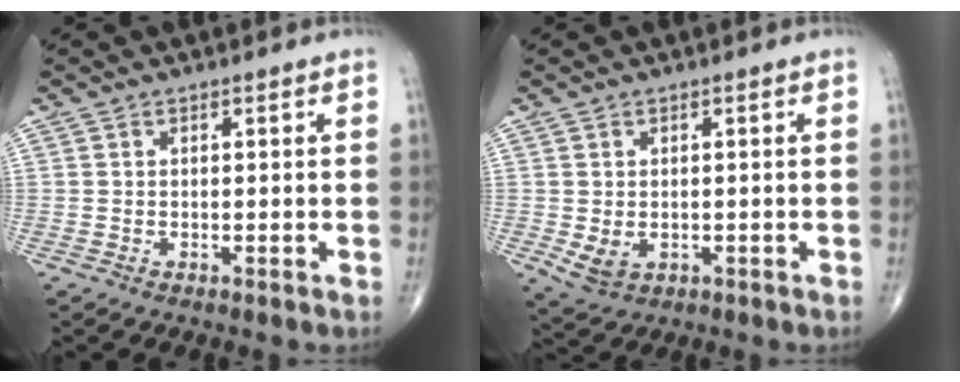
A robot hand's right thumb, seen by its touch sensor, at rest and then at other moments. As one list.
[{"total": 3.9, "force": [-0.5, 2.8, 2.7], "torque": [-0.045, -0.008, 0.004]}]